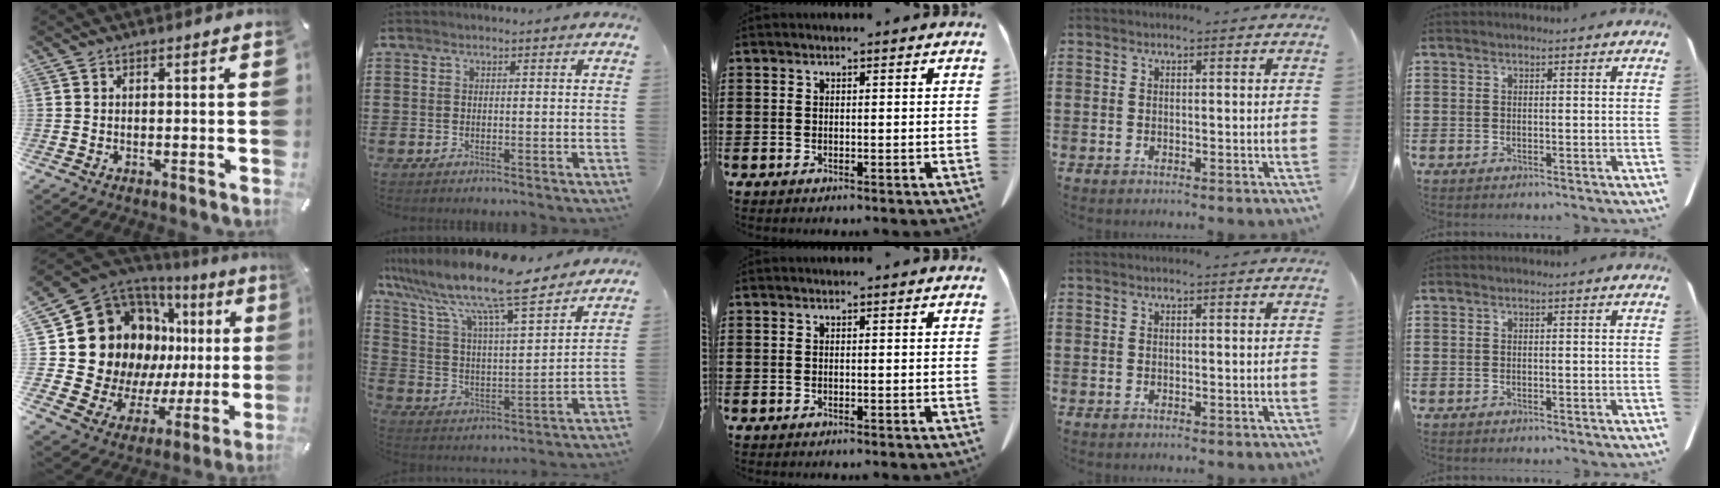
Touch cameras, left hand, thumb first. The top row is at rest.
{"thumb": {"total": 25.0, "force": [5.9, 19.2, 14.9], "torque": [-0.253, -0.076, 0.154]}, "index": {"total": 12.8, "force": [10.6, 1.4, 7.1], "torque": [-0.178, -0.059, 0.179]}}